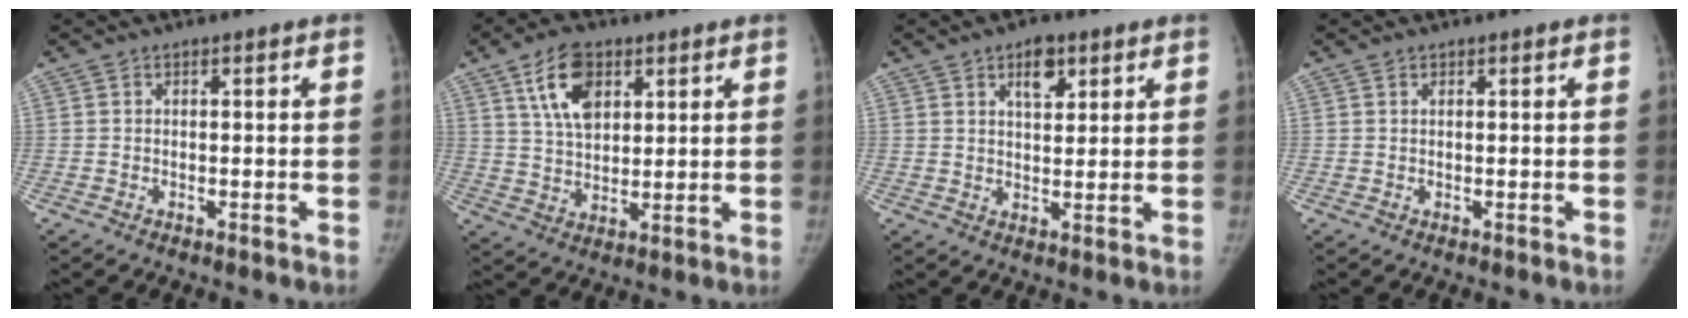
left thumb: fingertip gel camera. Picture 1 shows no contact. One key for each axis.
{"total": 10.0, "fx": 4.7, "fy": 5.9, "fz": 6.6, "tx": -0.095, "ty": -0.018, "tz": 0.088}
{"total": 5.6, "fx": 3.0, "fy": 2.9, "fz": 3.7, "tx": -0.039, "ty": -0.015, "tz": 0.046}
{"total": 0.6, "fx": 0.4, "fy": 0.3, "fz": 0.3, "tx": -0.006, "ty": -0.001, "tz": 0.007}